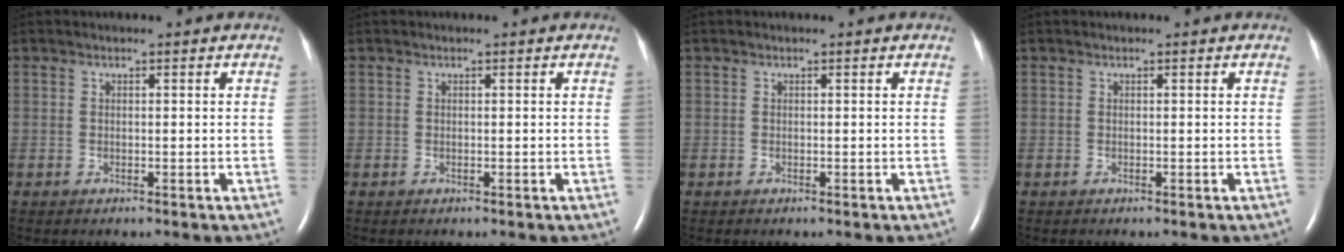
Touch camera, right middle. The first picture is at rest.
{"total": 0.0}
{"total": 0.0}
{"total": 0.0}